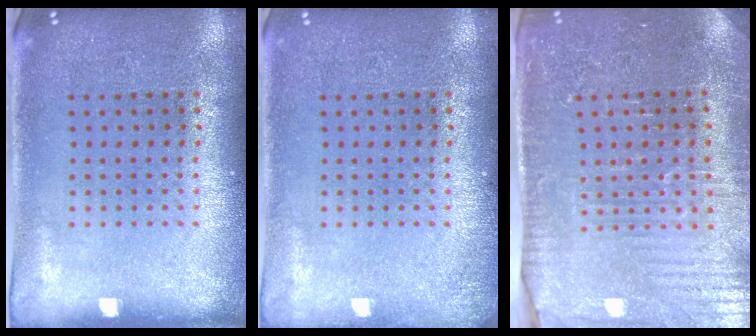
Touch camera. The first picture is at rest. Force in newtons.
{"total": 1.0, "press": 1.0, "slide": 0.3}
{"total": 3.5, "press": 3.5, "slide": 0.3}